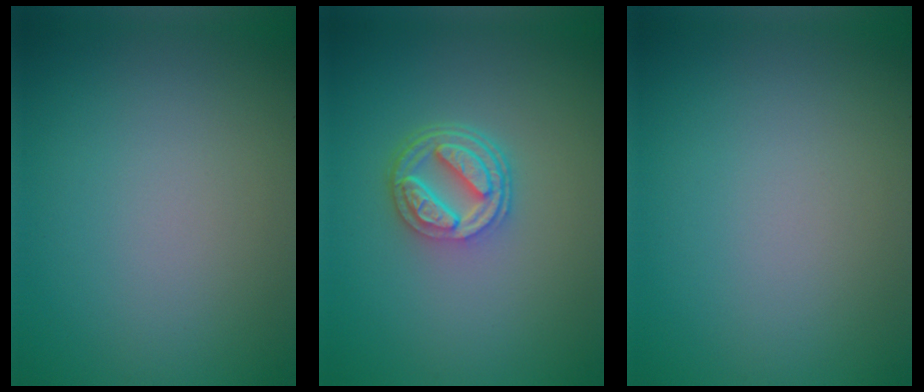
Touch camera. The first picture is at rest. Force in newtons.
{"total": 4.5, "press": 3.3, "slide": 3.0}
{"total": 0.0}